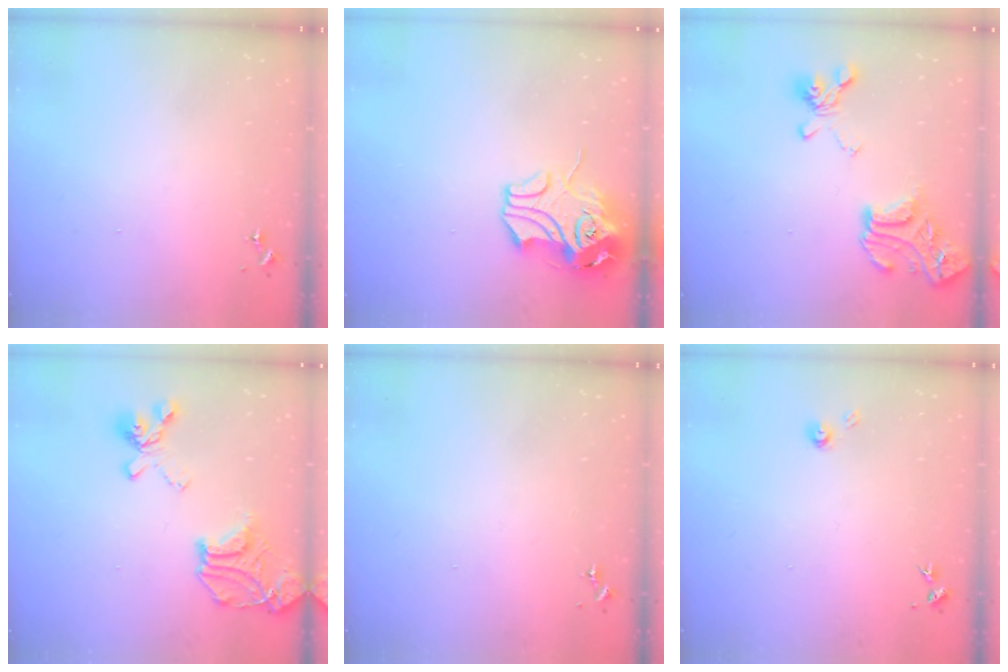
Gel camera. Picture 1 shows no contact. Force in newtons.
{"total": 12.4, "press": 12.2, "slide": 2.1}
{"total": 17.9, "press": 17.8, "slide": 1.8}
{"total": 21.1, "press": 21.0, "slide": 2.5}
{"total": 0.0}
{"total": 3.3, "press": 3.3, "slide": 0.2}